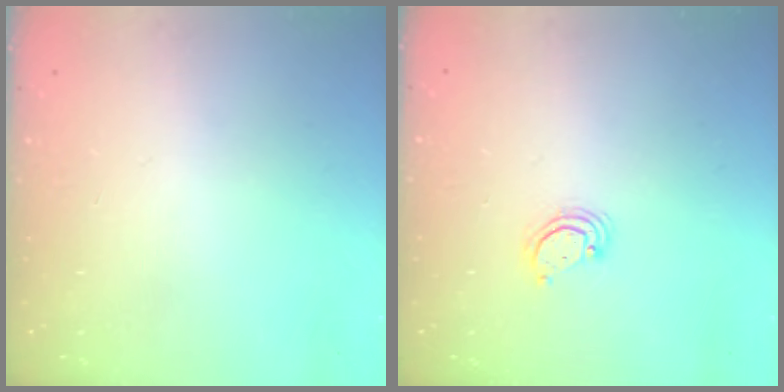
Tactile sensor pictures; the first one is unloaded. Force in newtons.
{"total": 4.2, "press": 4.2, "slide": 0.4}